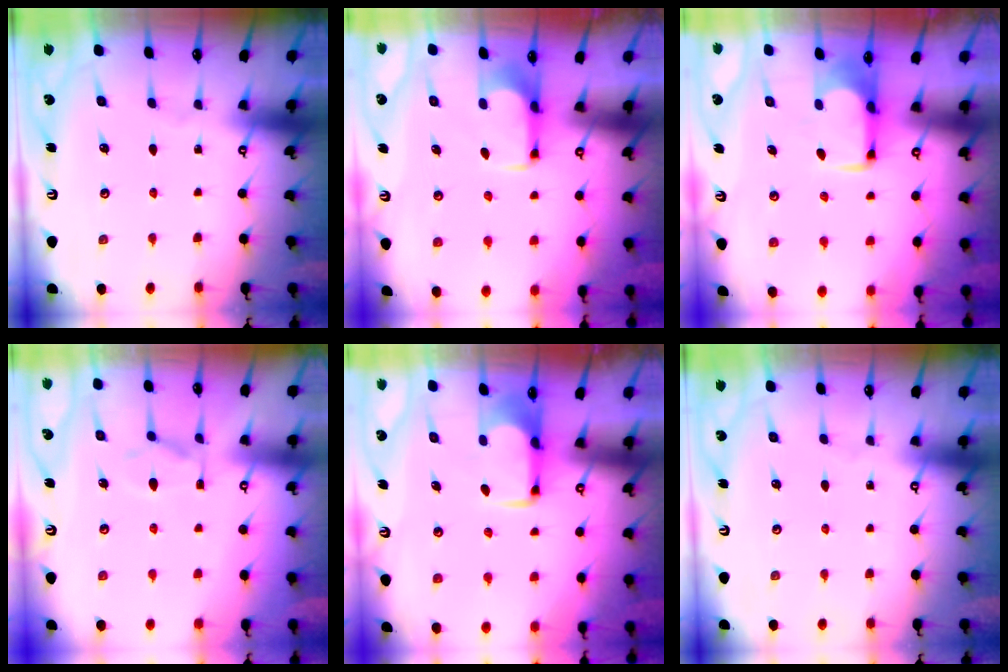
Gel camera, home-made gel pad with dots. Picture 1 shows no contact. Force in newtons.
{"total": 1.9, "press": 1.8, "slide": 0.6}
{"total": 1.7, "press": 1.6, "slide": 0.4}
{"total": 2.6, "press": 2.3, "slide": 1.2}
{"total": 2.0, "press": 2.0, "slide": 0.4}
{"total": 0.0}